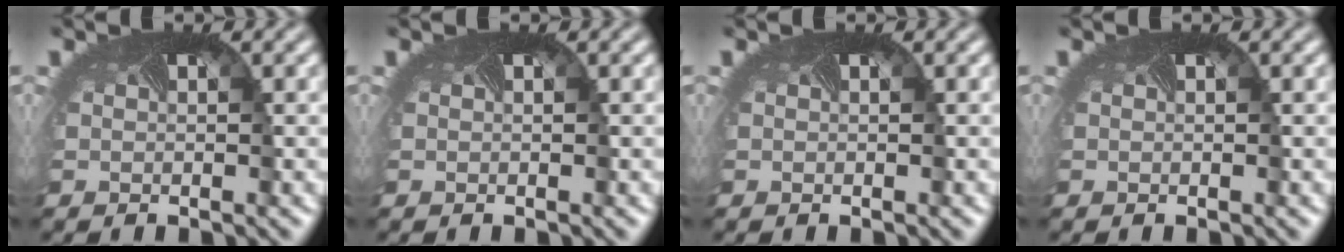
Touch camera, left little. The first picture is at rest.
{"total": 0.0}
{"total": 0.0}
{"total": 0.0}